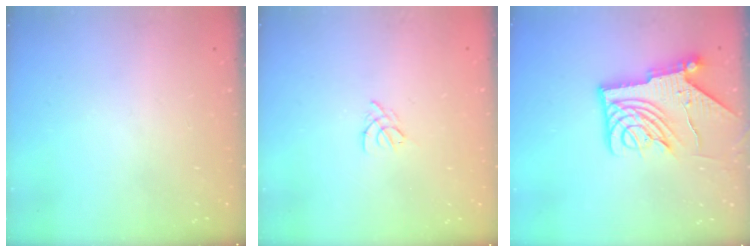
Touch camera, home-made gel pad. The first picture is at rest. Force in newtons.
{"total": 2.5, "press": 2.4, "slide": 0.6}
{"total": 13.5, "press": 13.4, "slide": 1.6}